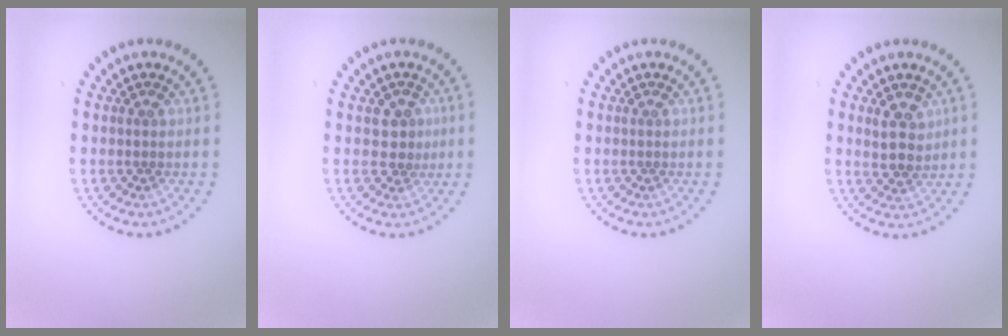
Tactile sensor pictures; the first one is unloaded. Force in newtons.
{"total": 2.0, "press": 1.8, "slide": 0.8}
{"total": 0.0}
{"total": 2.8, "press": 2.6, "slide": 0.9}